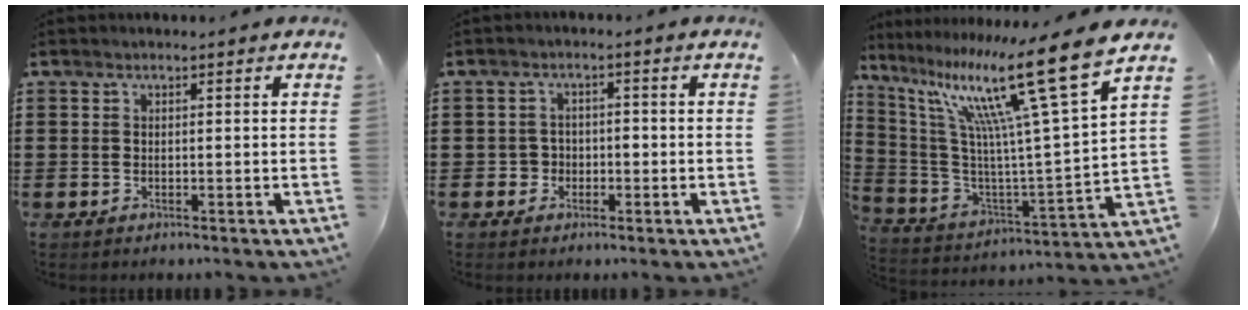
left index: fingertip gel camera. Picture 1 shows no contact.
{"total": 2.5, "force": [-0.8, 2.2, 0.7], "torque": [-0.023, 0.004, -0.022]}
{"total": 17.8, "force": [11.2, 1.3, 13.7], "torque": [-0.283, -0.073, 0.169]}